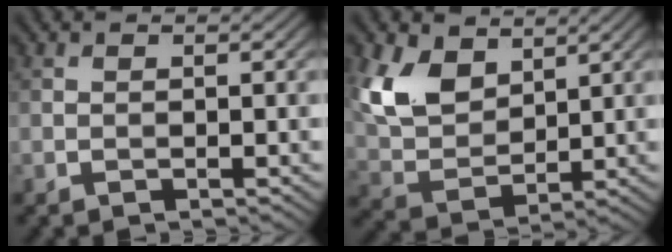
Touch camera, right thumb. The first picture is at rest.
{"total": 8.6, "force": [4.5, 5.2, 5.1], "torque": [-0.133, -0.001, 0.090]}